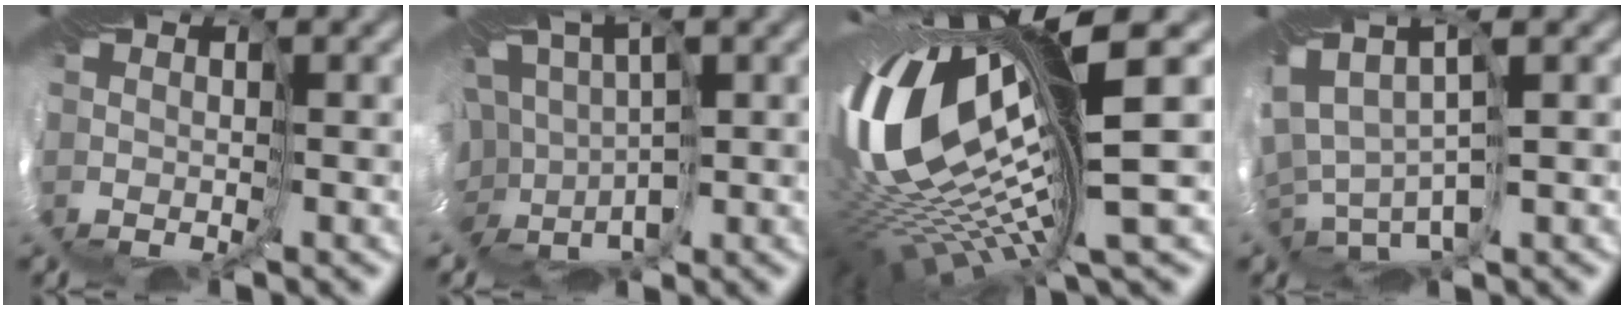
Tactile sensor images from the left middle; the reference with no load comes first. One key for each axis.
{"total": 8.0, "fx": -0.8, "fy": 6.4, "fz": 4.7, "tx": -0.085, "ty": 0.016, "tz": -0.035}
{"total": 15.2, "fx": 1.2, "fy": 4.2, "fz": 14.5, "tx": -0.297, "ty": -0.018, "tz": 0.042}
{"total": 3.0, "fx": 0.6, "fy": 1.0, "fz": 2.8, "tx": -0.076, "ty": 0.011, "tz": 0.027}